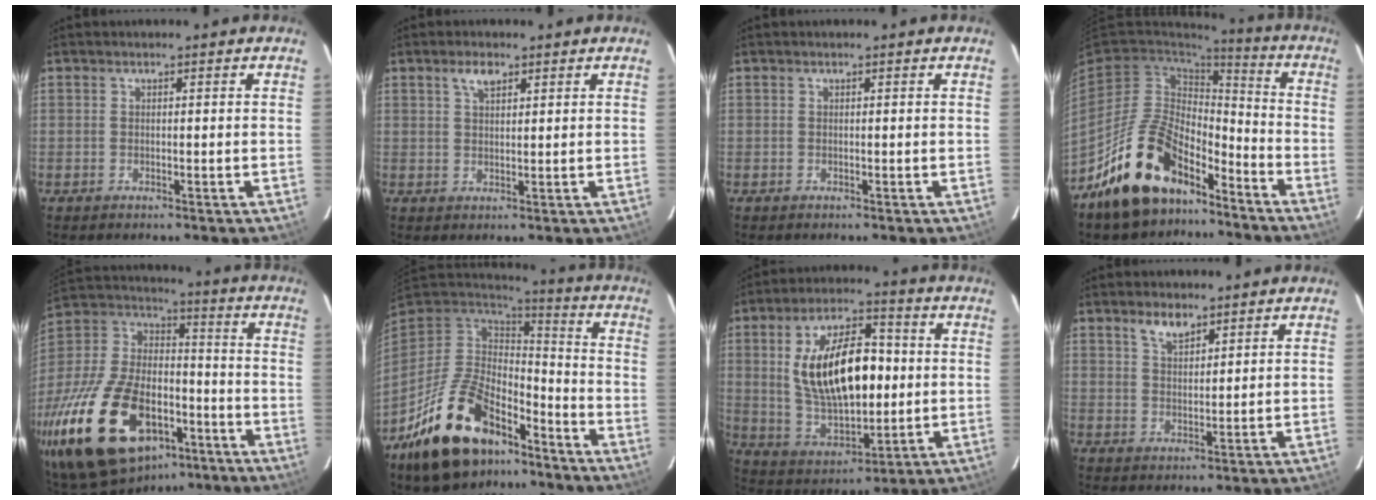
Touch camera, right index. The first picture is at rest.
{"total": 3.0, "force": [1.8, 1.4, 2.0], "torque": [-0.035, 0.006, 0.033]}
{"total": 0.0}
{"total": 18.2, "force": [-12.9, 9.0, 9.3], "torque": [-0.192, 0.019, -0.205]}
{"total": 31.3, "force": [-16.4, 17.3, 20.3], "torque": [-0.421, -0.006, -0.261]}
{"total": 23.0, "force": [-14.7, 11.4, 13.4], "torque": [-0.267, -0.004, -0.232]}
{"total": 19.5, "force": [1.9, 9.4, 17.0], "torque": [-0.311, 0.013, 0.052]}
{"total": 3.9, "force": [2.9, 1.6, 2.1], "torque": [-0.035, 0.004, 0.054]}